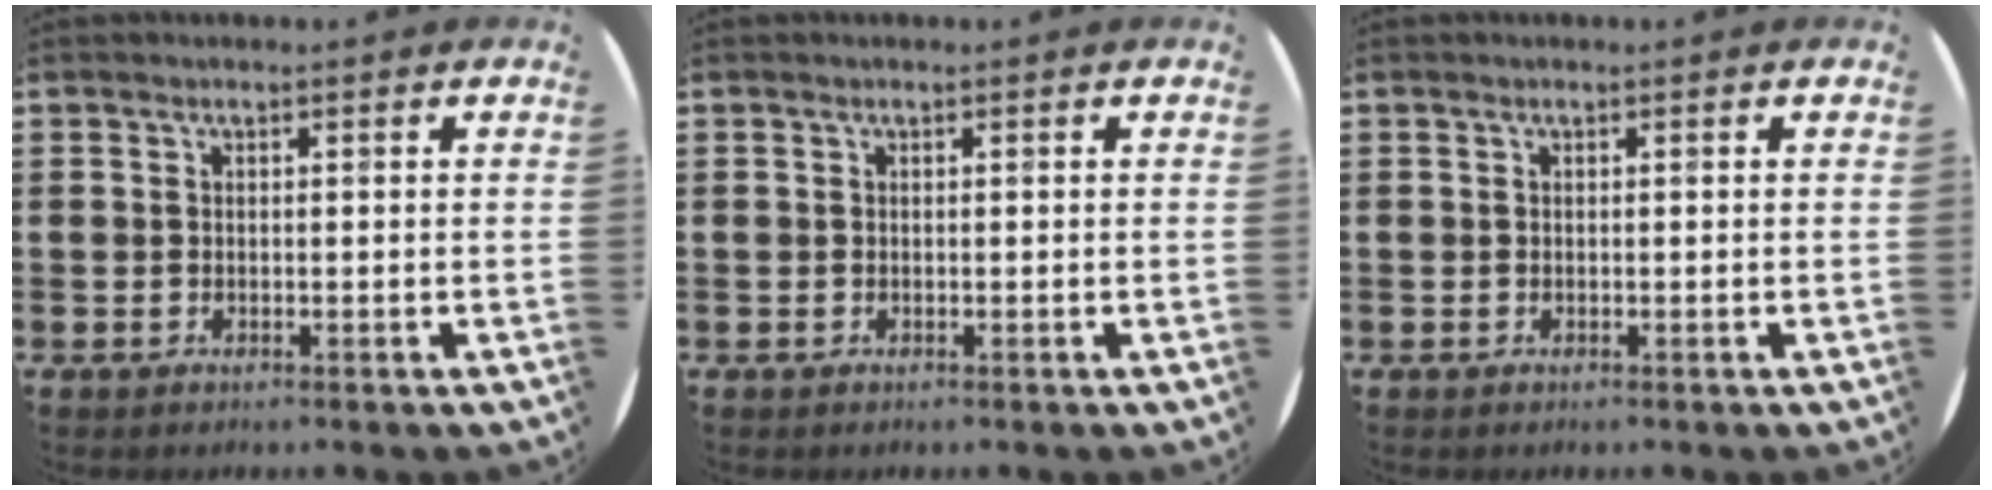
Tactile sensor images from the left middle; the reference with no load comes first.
{"total": 0.0}
{"total": 0.0}